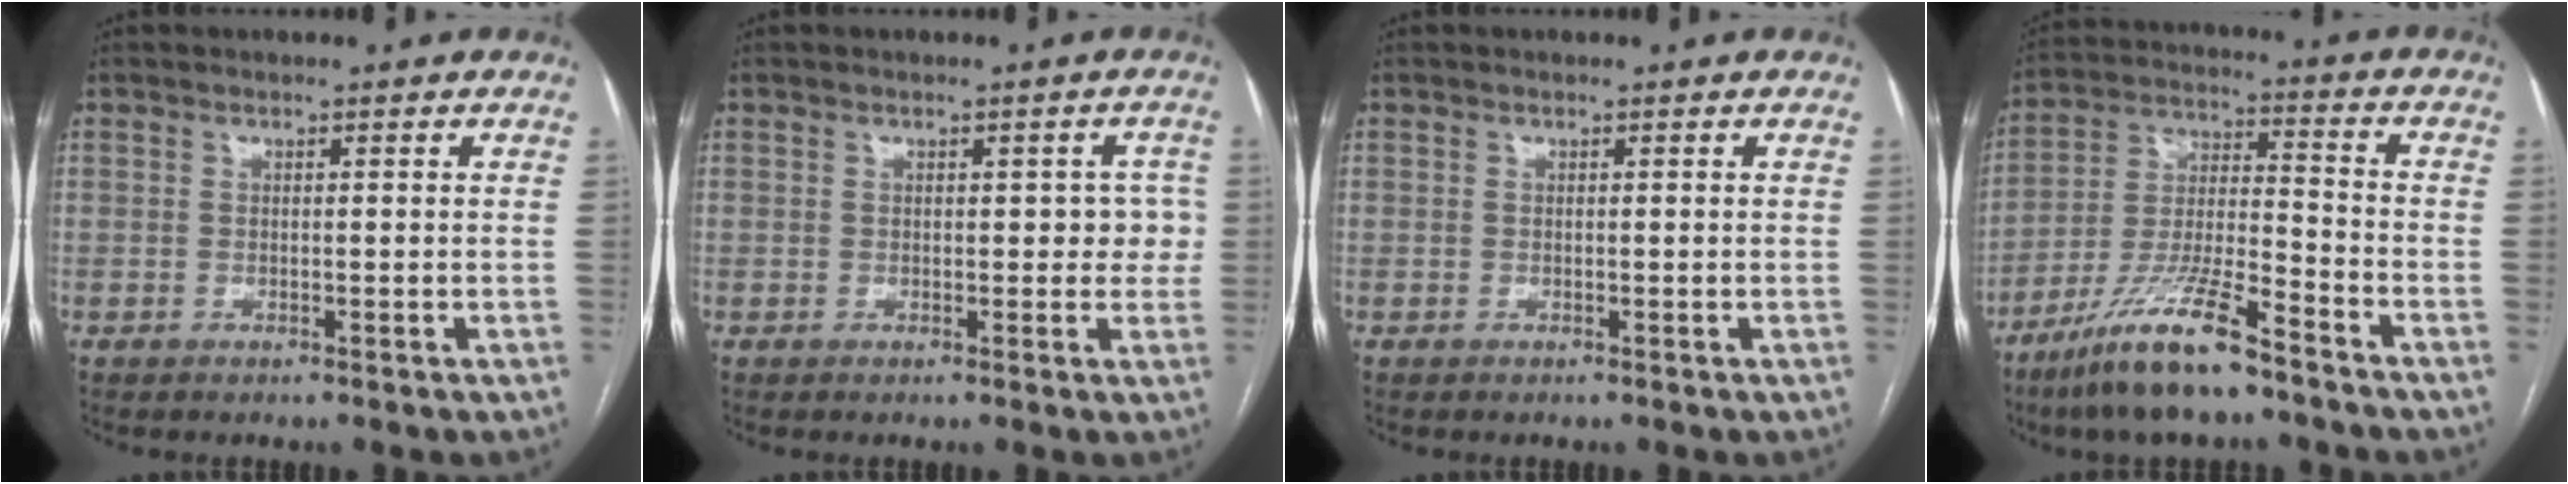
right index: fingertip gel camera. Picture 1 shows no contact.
{"total": 3.5, "force": [0.3, 2.1, 2.8], "torque": [-0.019, 0.021, 0.004]}
{"total": 0.0}
{"total": 13.5, "force": [-9.5, 1.8, 9.4], "torque": [-0.191, -0.017, -0.176]}